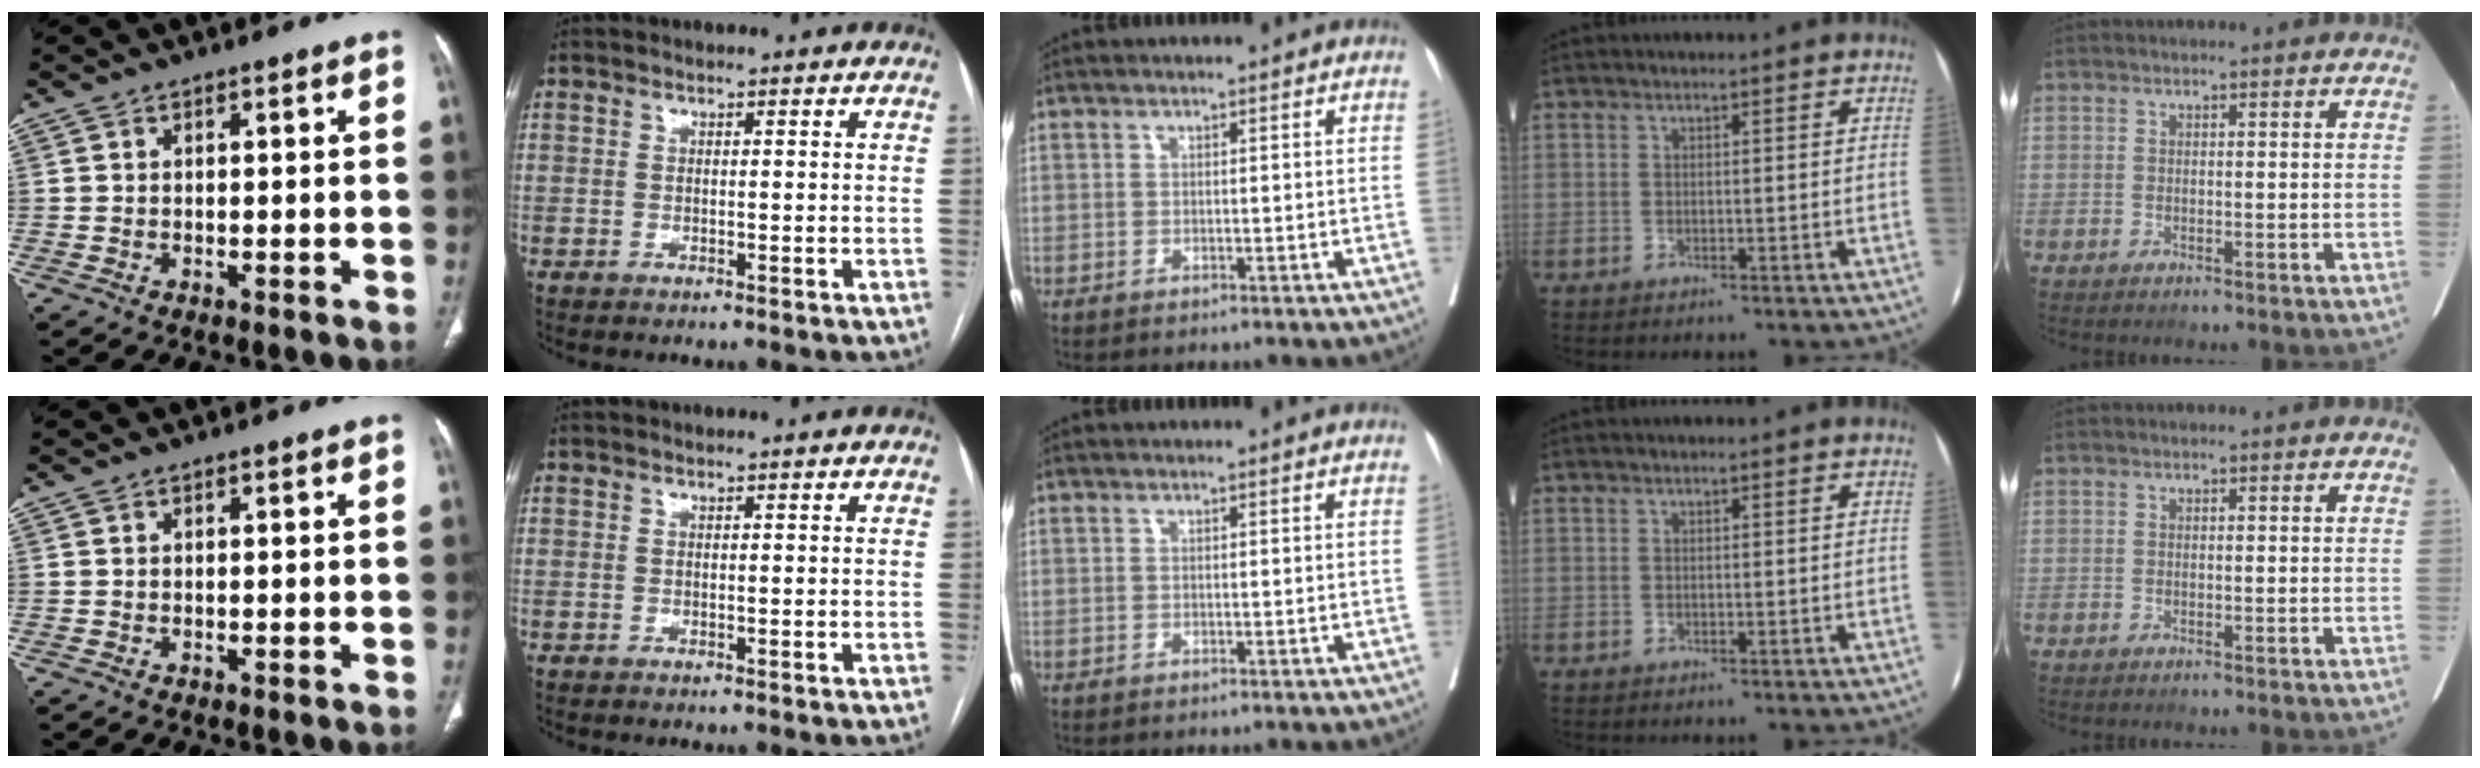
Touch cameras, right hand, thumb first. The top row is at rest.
{}